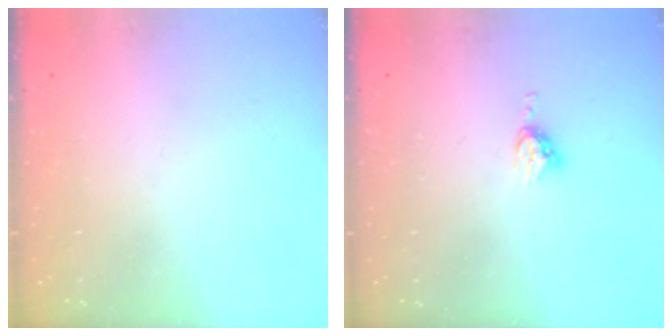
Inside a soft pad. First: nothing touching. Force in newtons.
{"total": 5.1, "press": 5.1, "slide": 0.7}